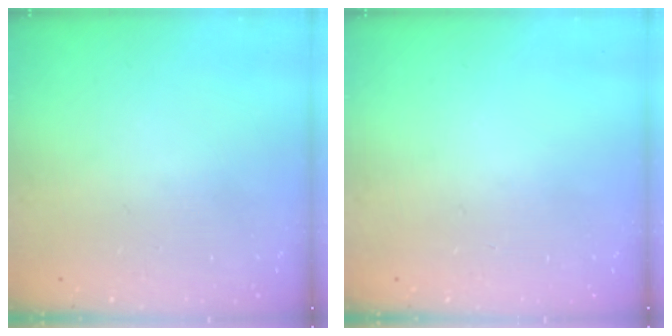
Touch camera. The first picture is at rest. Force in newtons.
{"total": 0.0}